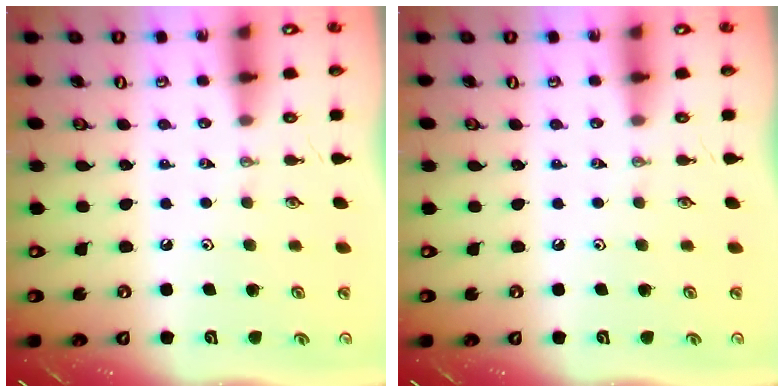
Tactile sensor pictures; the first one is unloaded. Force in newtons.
{"total": 0.0}